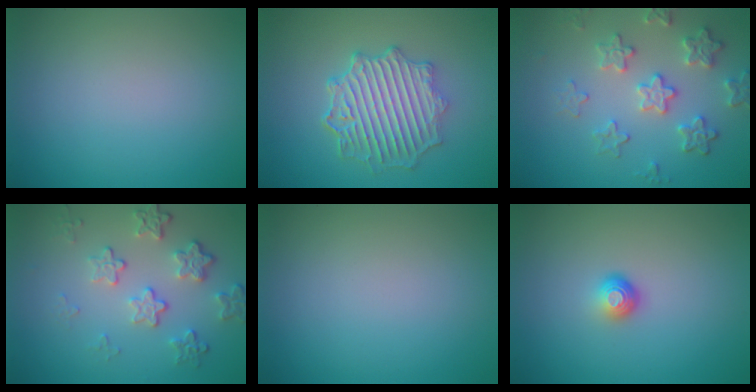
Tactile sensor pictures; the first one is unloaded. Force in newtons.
{"total": 5.7, "press": 5.0, "slide": 2.8}
{"total": 4.2, "press": 3.7, "slide": 2.0}
{"total": 4.0, "press": 3.1, "slide": 2.6}
{"total": 0.0}
{"total": 1.7, "press": 1.1, "slide": 1.3}